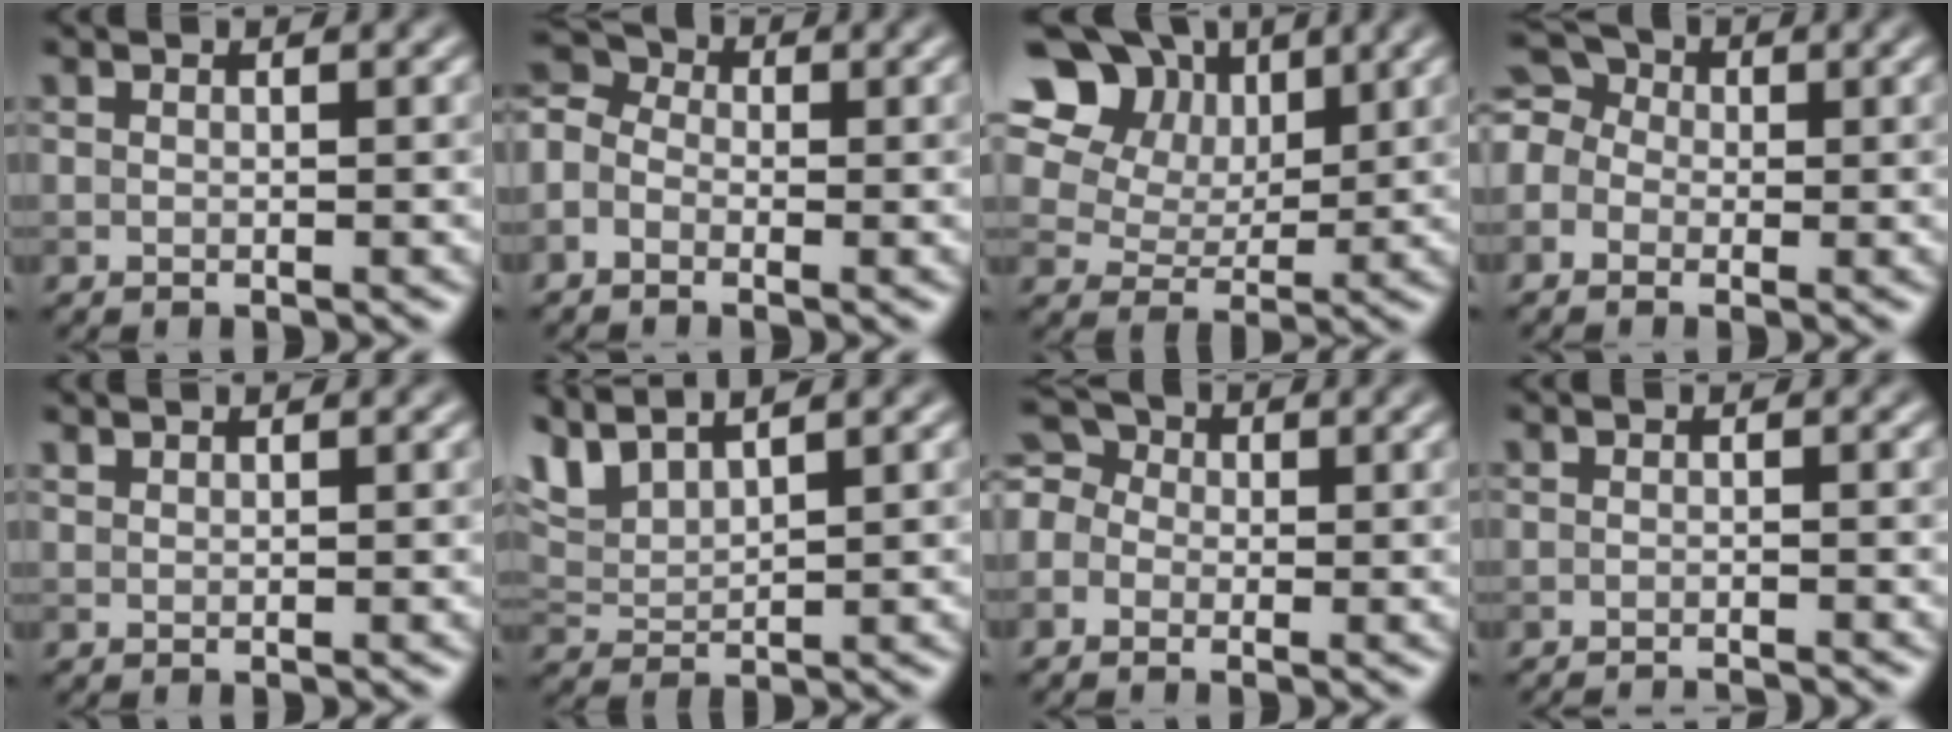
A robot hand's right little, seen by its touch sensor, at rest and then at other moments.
{"total": 4.3, "force": [-1.2, 3.2, 2.5], "torque": [-0.062, 0.010, -0.028]}
{"total": 14.5, "force": [7.1, 10.5, 7.1], "torque": [-0.159, 0.035, 0.145]}
{"total": 4.4, "force": [0.0, 3.8, 2.3], "torque": [-0.050, 0.024, -0.024]}
{"total": 0.7, "force": [0.7, 0.1, 0.1], "torque": [-0.001, 0.001, 0.015]}
{"total": 4.8, "force": [4.0, 1.2, 2.3], "torque": [-0.066, 0.013, 0.084]}
{"total": 3.7, "force": [-0.3, 3.2, 1.7], "torque": [-0.031, 0.021, -0.023]}
{"total": 2.8, "force": [-2.6, 0.4, 1.0], "torque": [-0.006, 0.001, -0.036]}